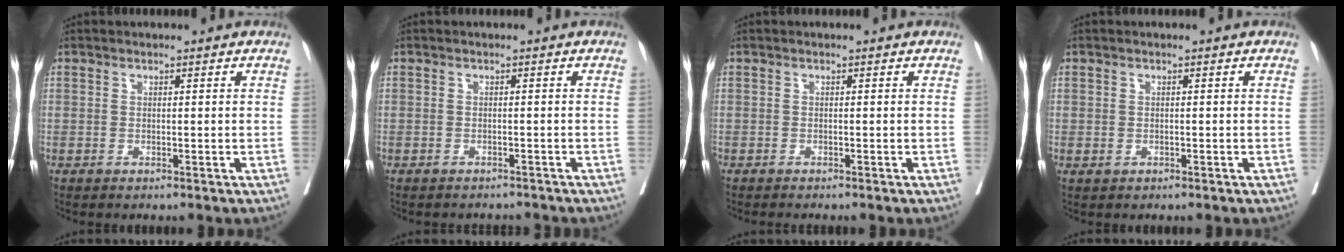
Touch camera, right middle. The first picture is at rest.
{"total": 3.8, "force": [-3.6, 1.1, 0.3], "torque": [0.003, -0.002, -0.044]}
{"total": 1.8, "force": [-1.6, -0.2, 0.8], "torque": [-0.010, -0.001, -0.023]}
{"total": 0.8, "force": [-0.2, 0.6, 0.4], "torque": [-0.007, 0.001, 0.001]}